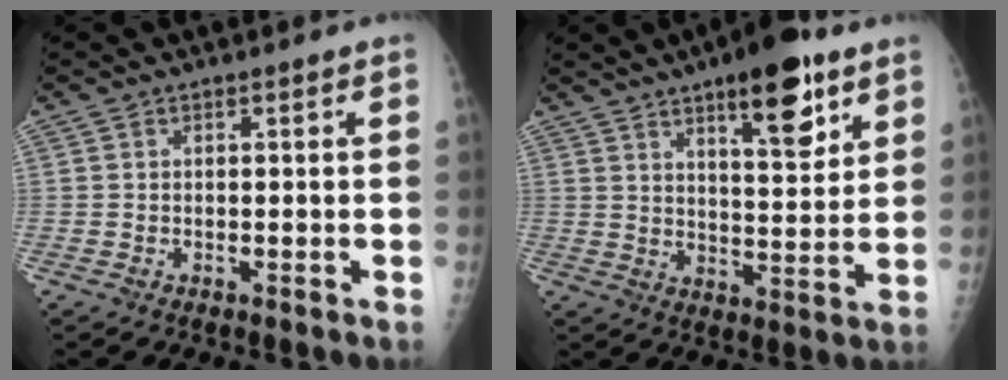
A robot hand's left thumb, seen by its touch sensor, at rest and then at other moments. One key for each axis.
{"total": 13.7, "fx": 7.7, "fy": 4.5, "fz": 10.4, "tx": -0.124, "ty": -0.041, "tz": 0.113}